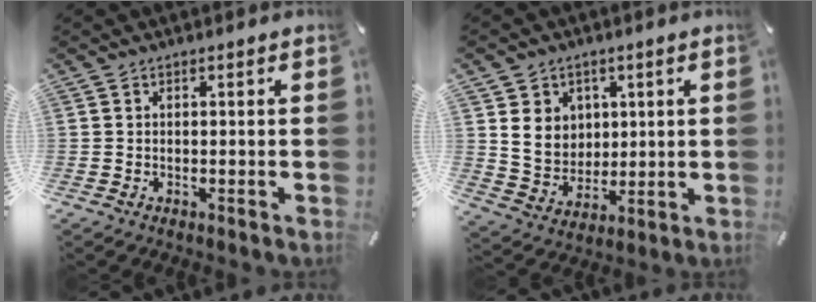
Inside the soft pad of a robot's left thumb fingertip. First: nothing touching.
{"total": 8.6, "force": [3.1, 7.8, 1.8], "torque": [-0.034, -0.010, 0.061]}